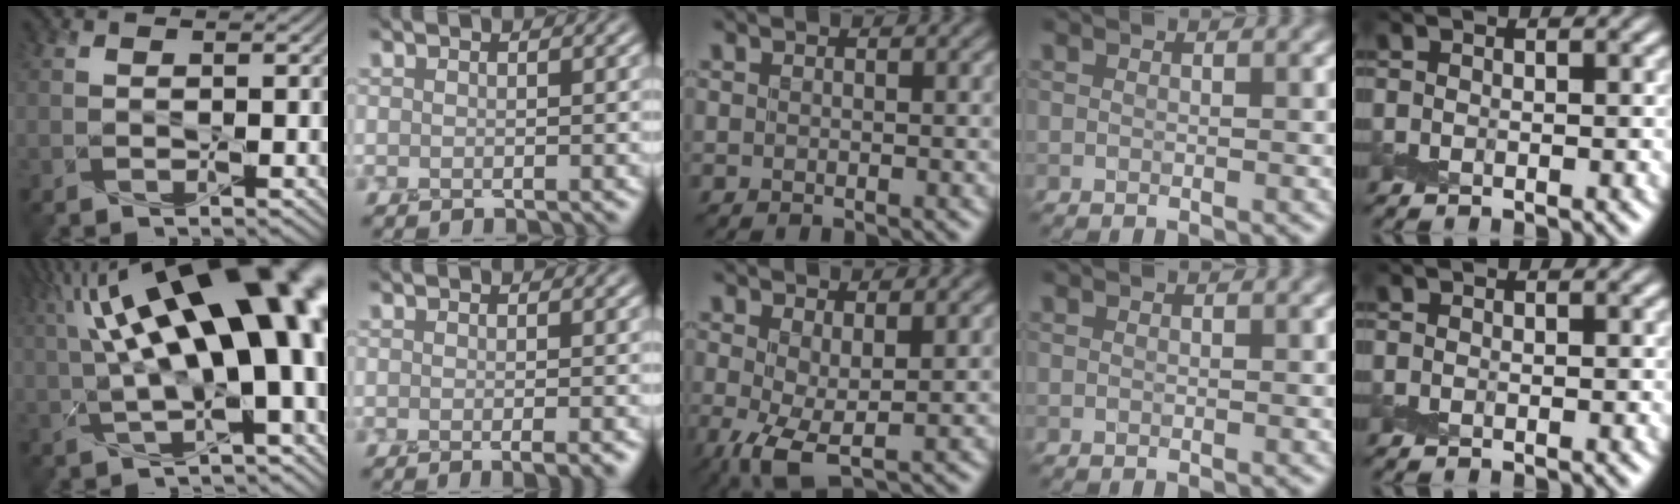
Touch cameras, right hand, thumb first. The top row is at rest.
{"thumb": {"total": 19.2, "force": [3.4, 6.6, 17.7], "torque": [-0.262, 0.029, 0.052]}, "index": {"total": 1.5, "force": [-0.6, 0.3, 1.4], "torque": [-0.007, -0.007, -0.010]}, "middle": {"total": 4.1, "force": [-0.4, 1.6, 3.8], "torque": [-0.086, -0.007, -0.008]}}